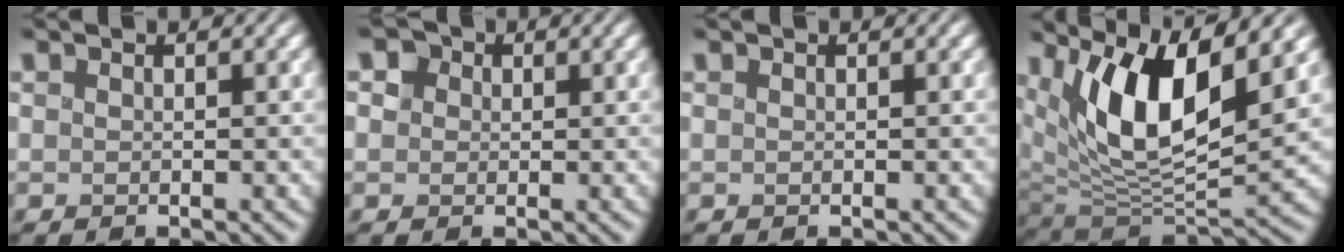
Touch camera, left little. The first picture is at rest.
{"total": 3.3, "force": [1.6, 2.5, 1.5], "torque": [-0.039, 0.008, 0.022]}
{"total": 0.0}
{"total": 9.8, "force": [4.1, 4.0, 8.0], "torque": [-0.136, -0.012, 0.074]}